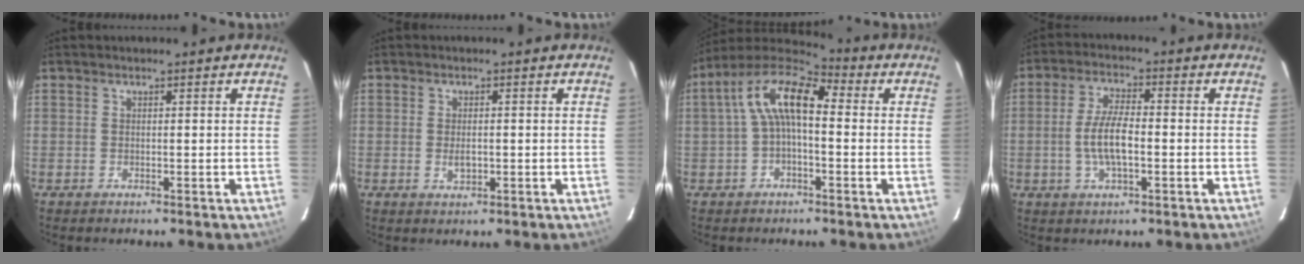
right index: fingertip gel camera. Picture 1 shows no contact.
{"total": 2.5, "force": [-0.3, 1.5, 1.9], "torque": [-0.033, -0.001, -0.004]}
{"total": 11.2, "force": [0.8, 5.2, 9.9], "torque": [-0.190, 0.032, 0.005]}
{"total": 7.5, "force": [-1.3, 2.6, 6.9], "torque": [-0.138, 0.004, -0.025]}